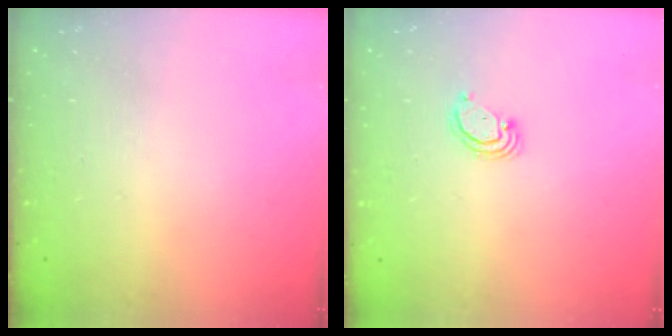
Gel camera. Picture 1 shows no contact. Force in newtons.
{"total": 2.3, "press": 2.3, "slide": 0.2}